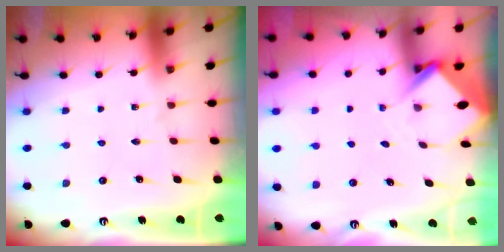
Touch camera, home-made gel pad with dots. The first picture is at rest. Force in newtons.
{"total": 3.3, "press": 3.3, "slide": 0.3}